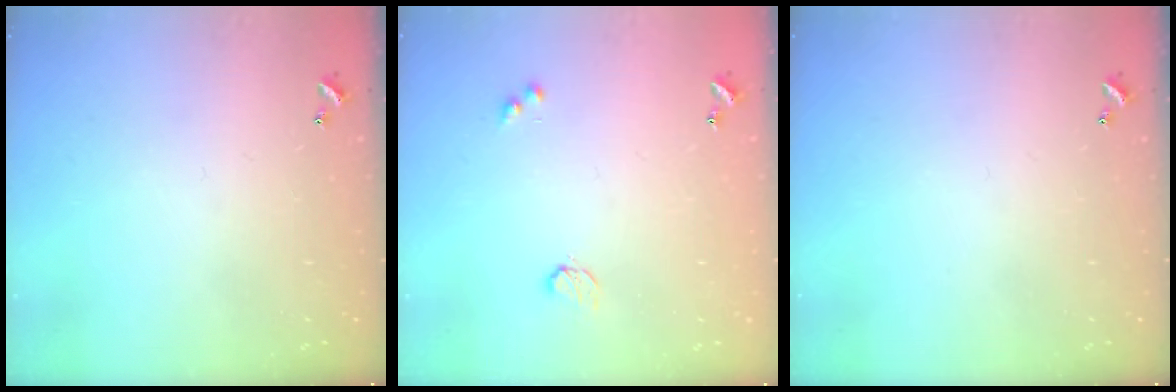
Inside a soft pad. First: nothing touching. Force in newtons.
{"total": 3.4, "press": 3.4, "slide": 0.5}
{"total": 0.0}